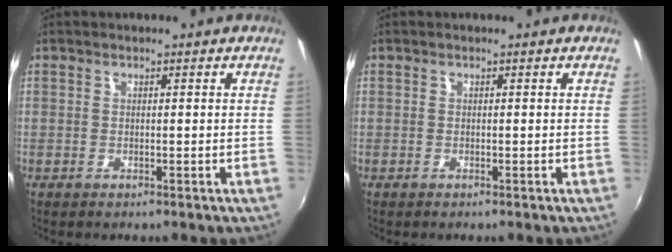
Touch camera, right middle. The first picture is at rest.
{"total": 0.0}